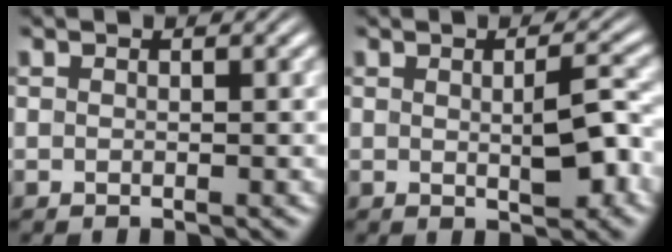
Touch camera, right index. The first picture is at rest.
{"total": 2.7, "force": [-0.3, 0.5, 2.6], "torque": [-0.034, -0.006, -0.001]}